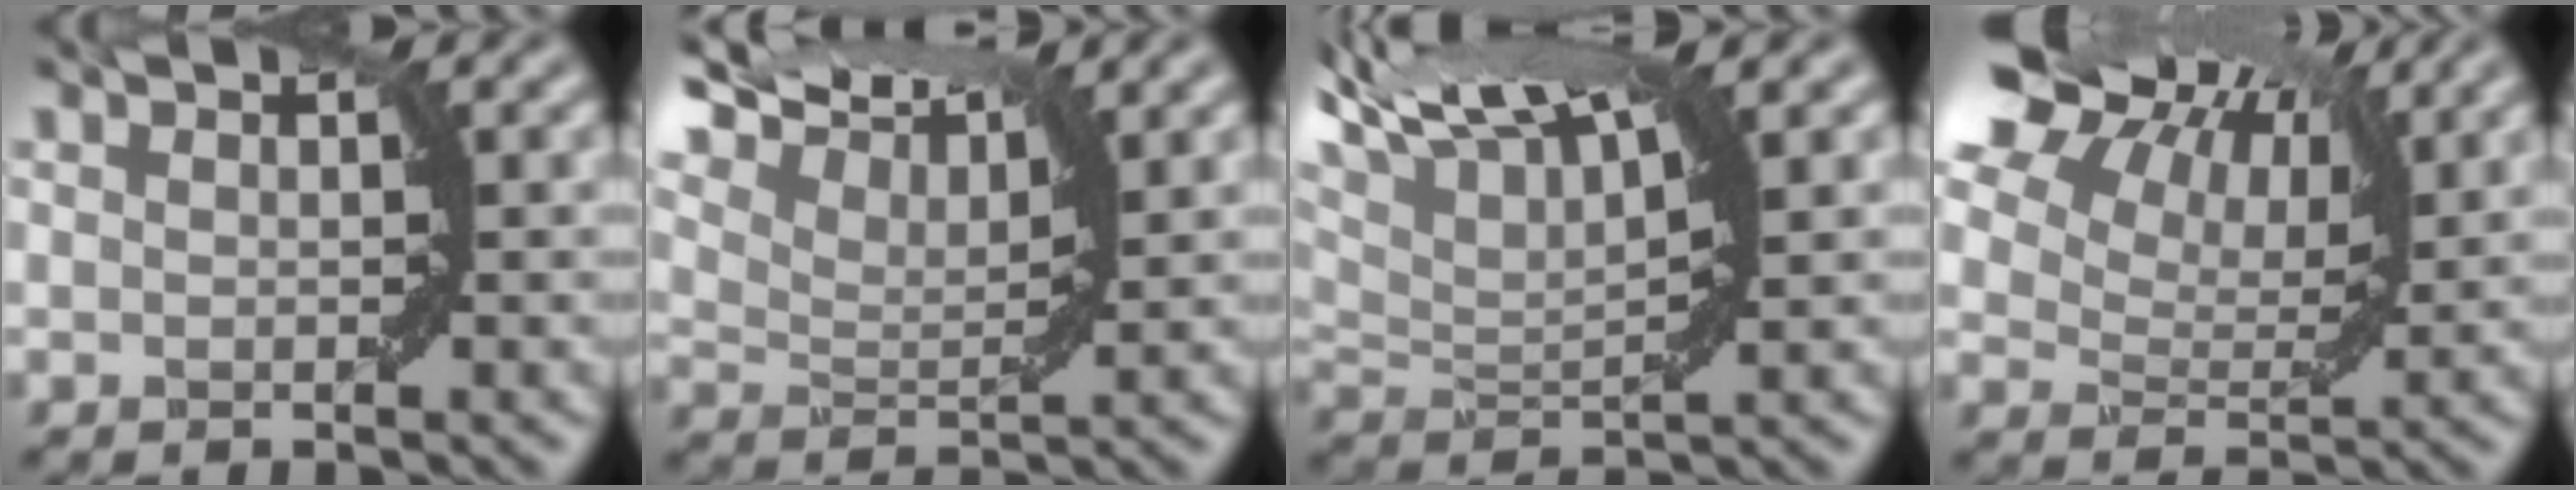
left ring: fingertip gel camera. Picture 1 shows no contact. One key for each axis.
{"total": 8.9, "fx": 7.7, "fy": 2.1, "fz": 4.0, "tx": -0.101, "ty": 0.031, "tz": 0.112}
{"total": 9.1, "fx": 5.4, "fy": 3.1, "fz": 6.7, "tx": -0.124, "ty": 0.027, "tz": 0.094}
{"total": 13.9, "fx": 8.0, "fy": 8.0, "fz": 8.0, "tx": -0.176, "ty": 0.054, "tz": 0.124}